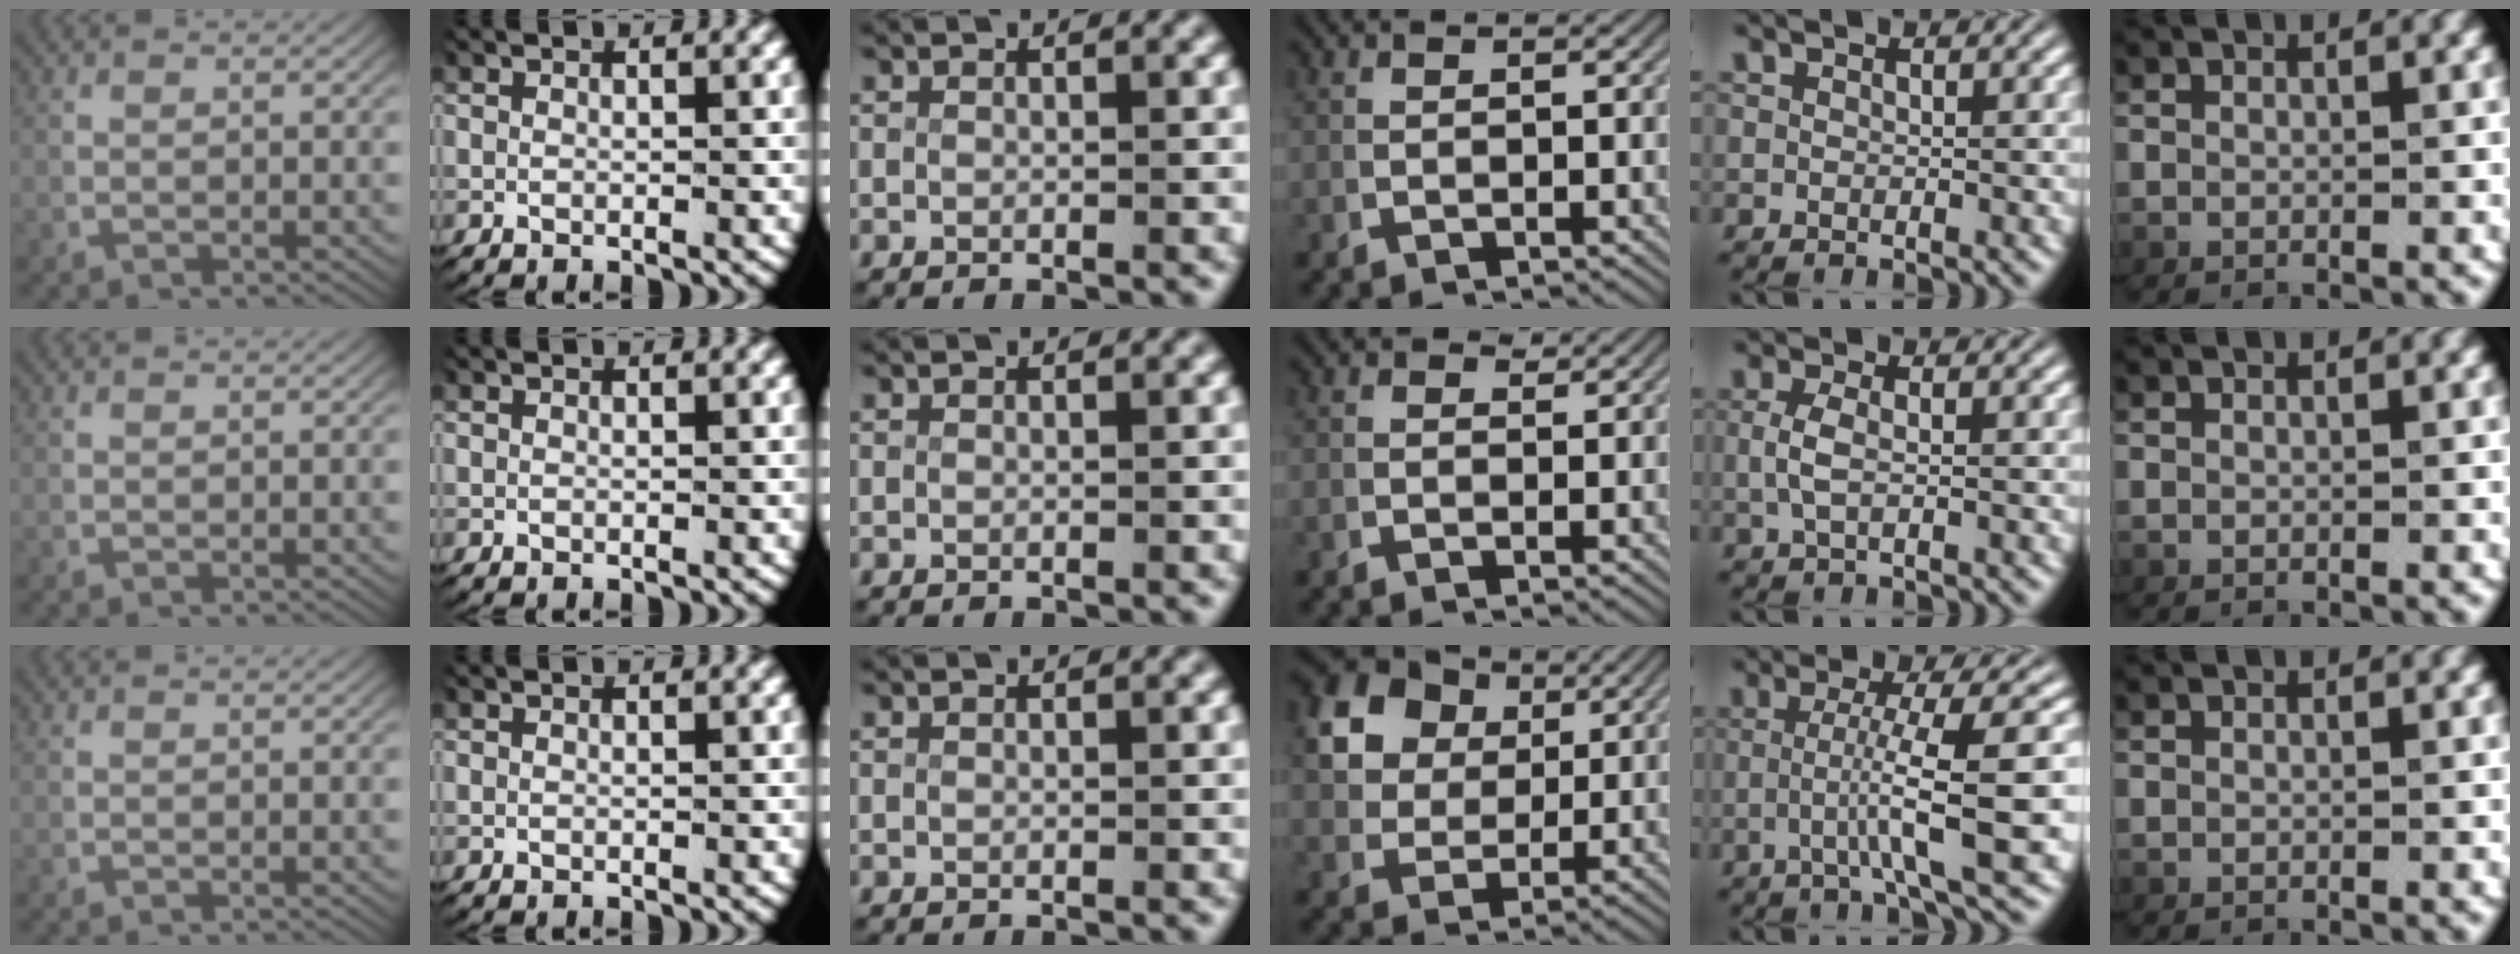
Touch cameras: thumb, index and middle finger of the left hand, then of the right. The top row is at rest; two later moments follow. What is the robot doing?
{"motion": "grasp_and_lifting", "object": "card"}